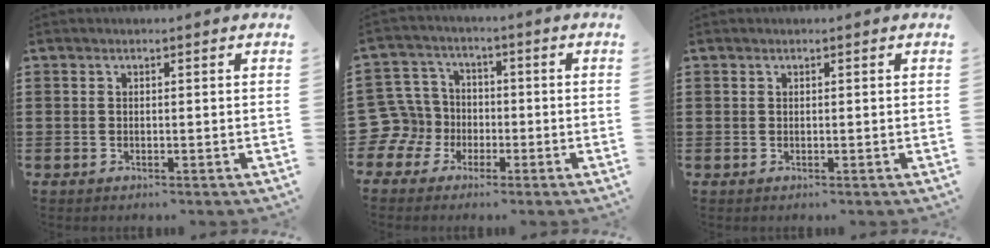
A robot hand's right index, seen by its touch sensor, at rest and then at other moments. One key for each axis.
{"total": 8.1, "fx": -1.5, "fy": 7.7, "fz": 1.9, "tx": -0.115, "ty": -0.007, "tz": -0.036}
{"total": 0.0}